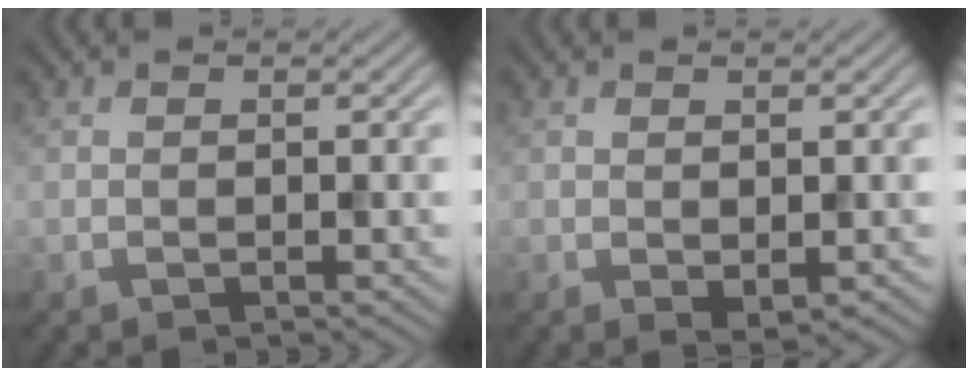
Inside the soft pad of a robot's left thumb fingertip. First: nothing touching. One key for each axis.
{"total": 1.2, "fx": -0.1, "fy": 0.6, "fz": 1.1, "tx": -0.018, "ty": -0.006, "tz": 0.001}